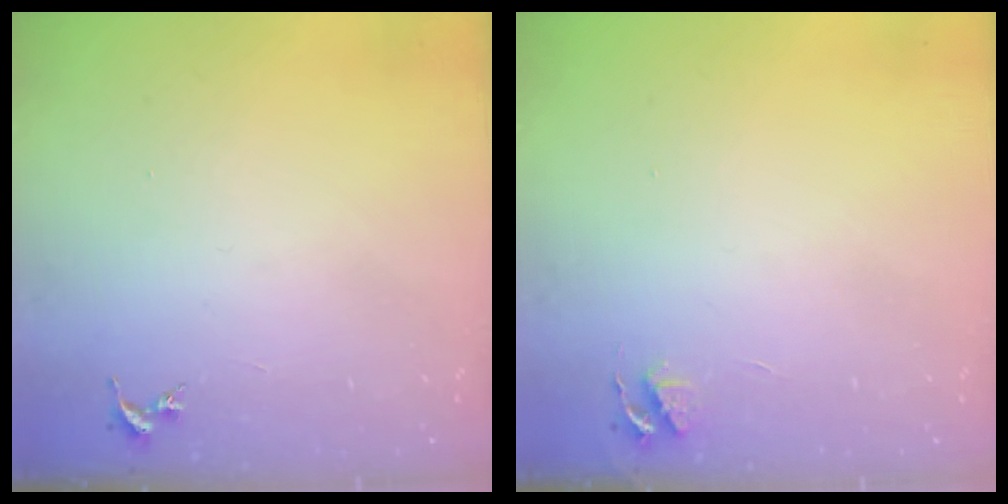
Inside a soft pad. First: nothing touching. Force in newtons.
{"total": 3.5, "press": 3.4, "slide": 0.5}